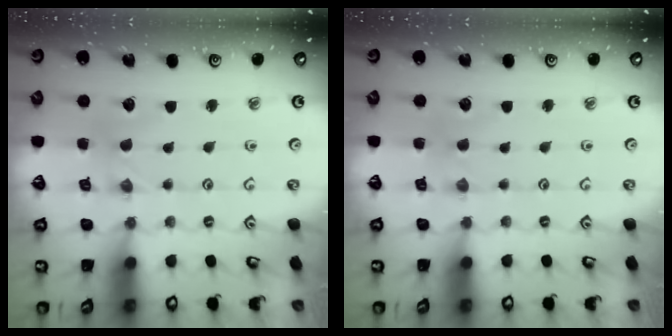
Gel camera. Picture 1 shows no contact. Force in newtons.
{"total": 1.5, "press": 1.5, "slide": 0.3}